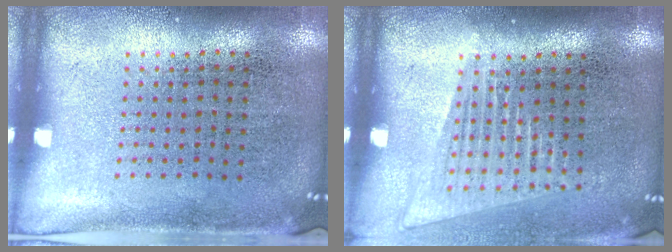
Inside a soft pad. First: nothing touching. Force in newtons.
{"total": 1.4, "press": 1.3, "slide": 0.6}